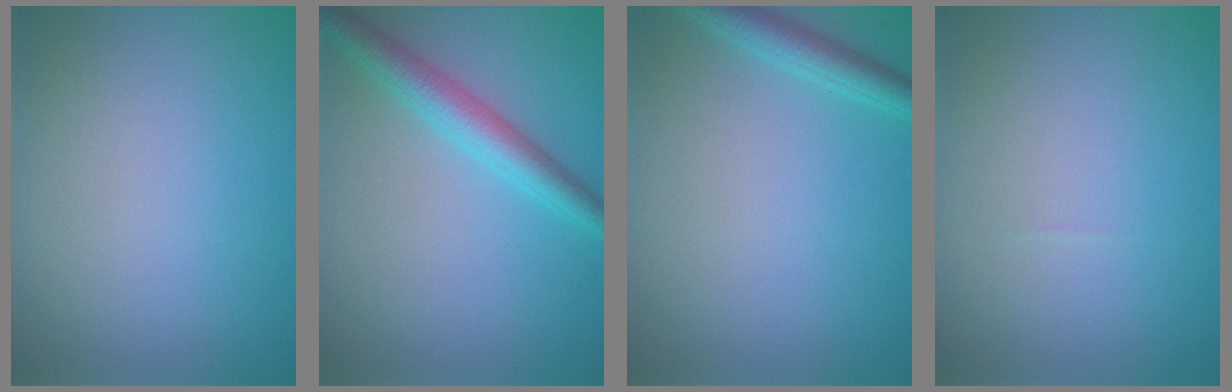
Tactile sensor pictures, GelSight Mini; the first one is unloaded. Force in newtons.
{"total": 3.6, "press": 3.6, "slide": 0.1}
{"total": 2.5, "press": 2.5, "slide": 0.1}
{"total": 0.0}